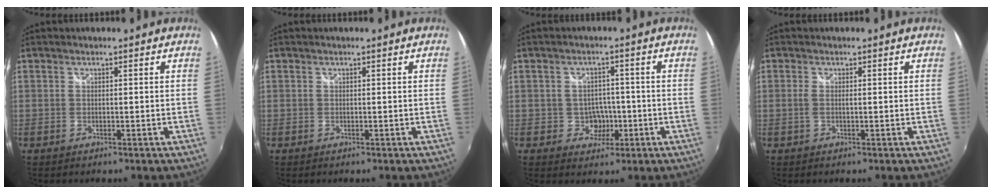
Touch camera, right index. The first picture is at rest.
{"total": 0.0}
{"total": 4.3, "force": [-1.2, 3.9, 1.4], "torque": [-0.031, 0.011, -0.007]}
{"total": 1.3, "force": [0.0, 0.2, 1.3], "torque": [-0.030, -0.001, -0.002]}